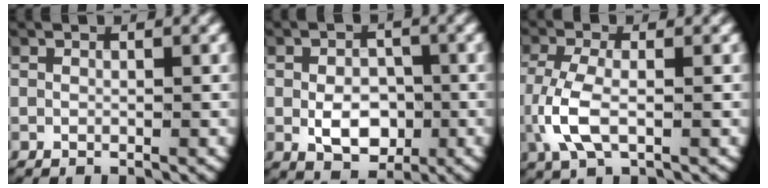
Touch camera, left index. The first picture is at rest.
{"total": 4.4, "force": [-1.0, 3.2, 2.9], "torque": [-0.050, -0.023, -0.007]}
{"total": 4.6, "force": [-0.7, 2.5, 3.8], "torque": [-0.114, -0.020, -0.001]}